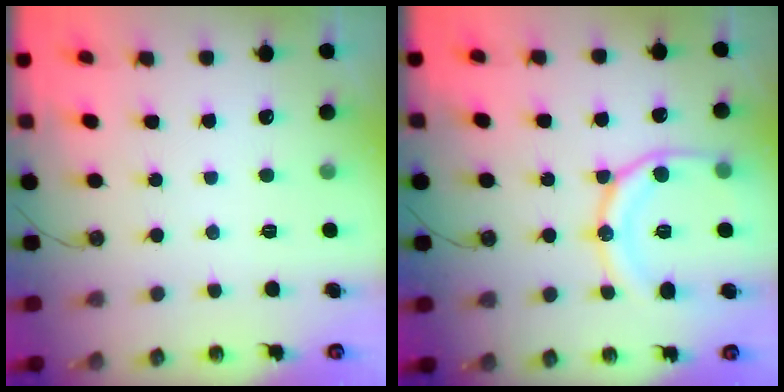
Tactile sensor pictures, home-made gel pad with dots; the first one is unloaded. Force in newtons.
{"total": 15.9, "press": 15.8, "slide": 1.9}